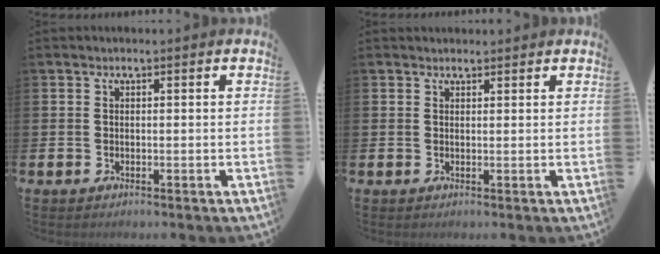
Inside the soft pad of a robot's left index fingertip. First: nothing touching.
{"total": 1.2, "force": [1.1, 0.4, 0.0], "torque": [0.015, -0.002, 0.017]}